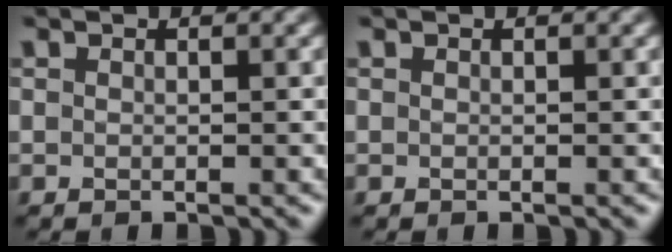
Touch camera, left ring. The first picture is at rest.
{"total": 0.0}